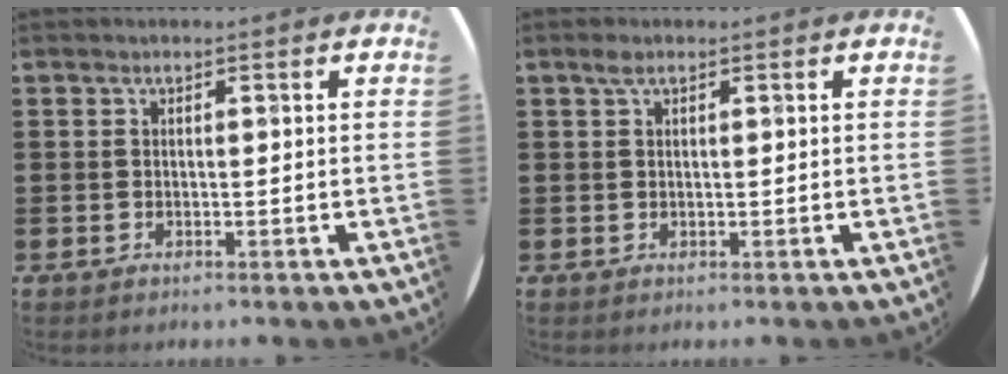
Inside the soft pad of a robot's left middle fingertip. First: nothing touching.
{"total": 1.0, "force": [0.6, 0.6, 0.6], "torque": [-0.006, 0.001, 0.008]}